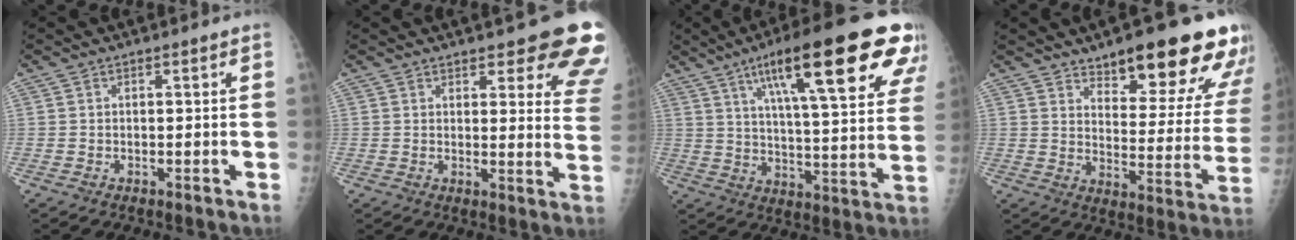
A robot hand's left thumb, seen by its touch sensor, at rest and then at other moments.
{"total": 14.0, "force": [9.7, 4.2, 9.2], "torque": [-0.064, -0.051, 0.093]}
{"total": 27.7, "force": [14.5, 6.0, 22.9], "torque": [-0.319, -0.021, 0.214]}
{"total": 22.3, "force": [15.6, 6.9, 14.4], "torque": [-0.139, -0.082, 0.209]}